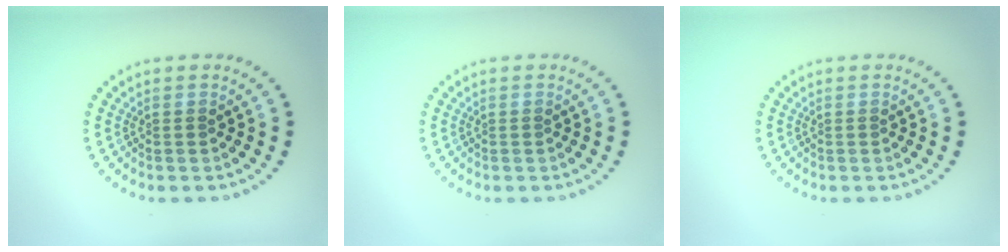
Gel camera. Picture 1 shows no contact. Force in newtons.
{"total": 0.0}
{"total": 0.0}